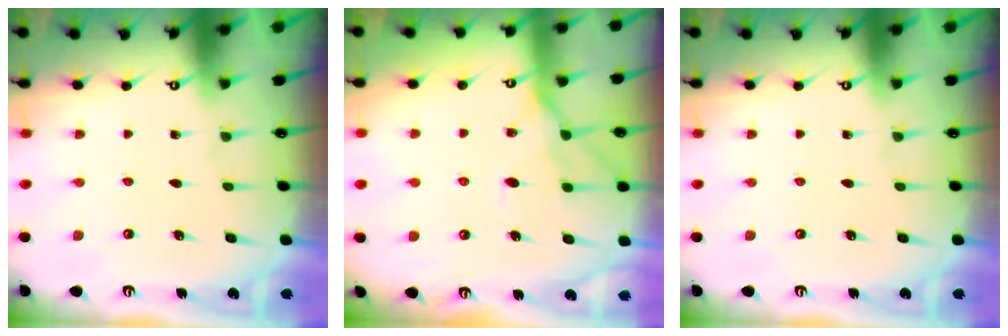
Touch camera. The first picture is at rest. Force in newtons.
{"total": 12.0, "press": 12.0, "slide": 1.0}
{"total": 0.0}